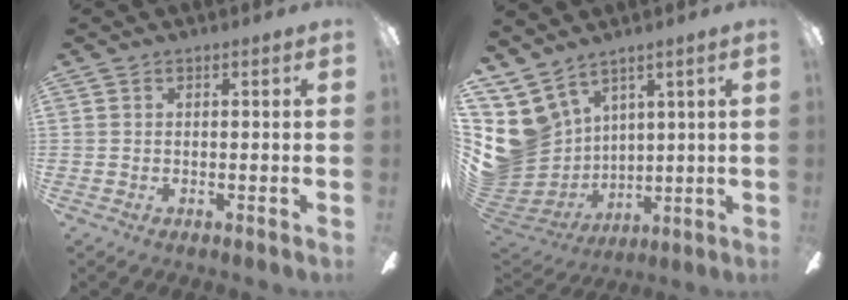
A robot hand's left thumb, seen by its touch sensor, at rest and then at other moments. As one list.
[{"total": 12.0, "force": [6.2, 9.5, 4.1], "torque": [-0.141, -0.053, 0.125]}]